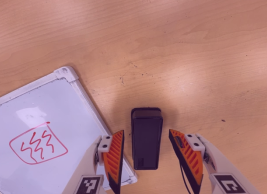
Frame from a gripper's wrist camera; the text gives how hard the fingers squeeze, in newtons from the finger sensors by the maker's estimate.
{"total": 0.0}